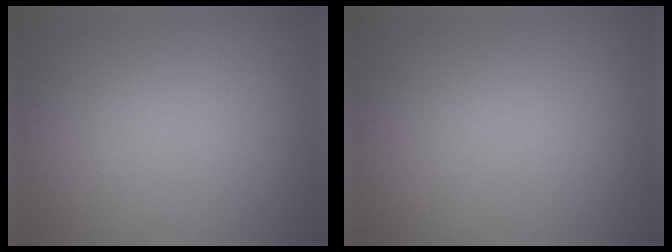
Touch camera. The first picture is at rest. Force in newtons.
{"total": 0.0}